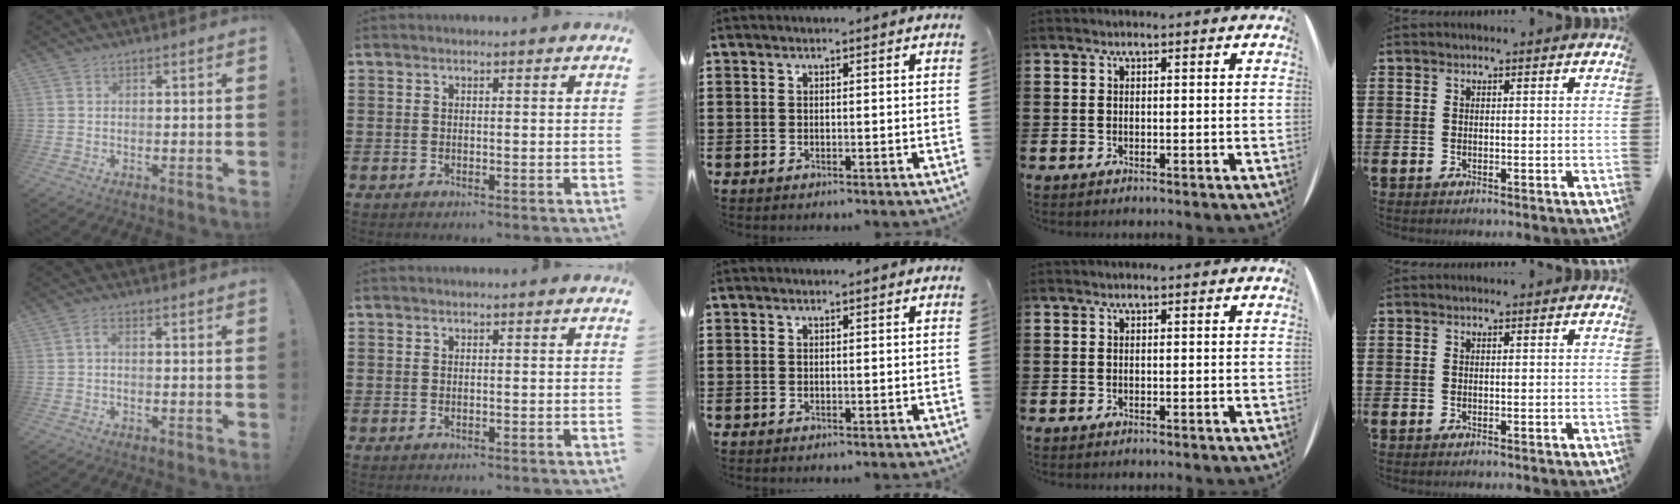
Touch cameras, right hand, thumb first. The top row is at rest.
{"thumb": {"total": 1.8, "force": [-0.5, 0.4, 1.7], "torque": [-0.033, 0.007, -0.010]}}